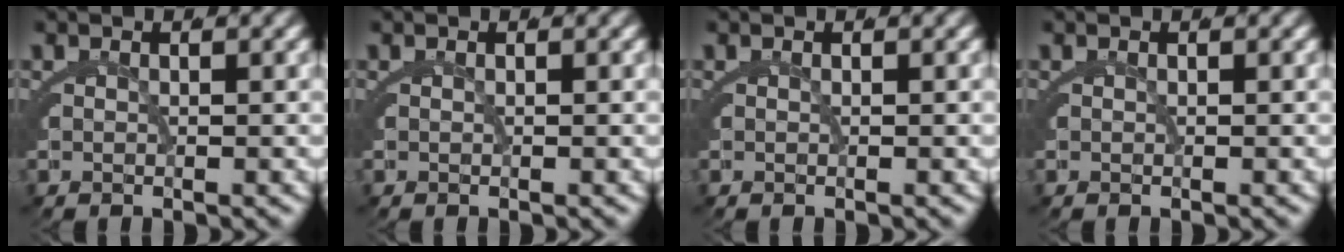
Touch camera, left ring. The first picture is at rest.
{"total": 0.0}
{"total": 0.0}
{"total": 0.0}